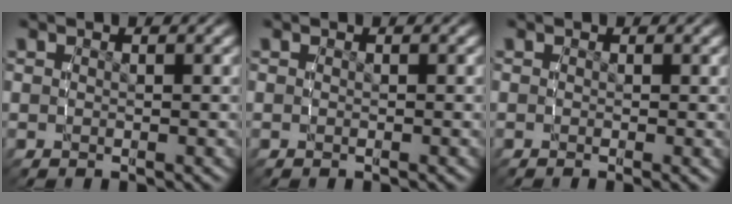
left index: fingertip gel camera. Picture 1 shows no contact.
{"total": 0.0}
{"total": 1.1, "force": [-0.6, 0.2, 0.9], "torque": [-0.006, 0.001, -0.010]}